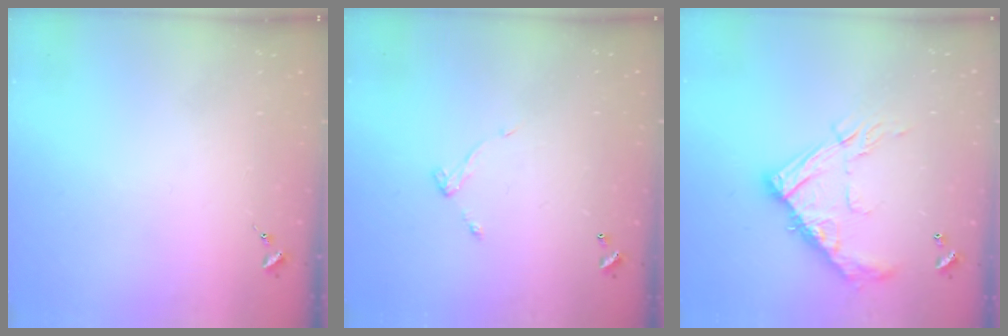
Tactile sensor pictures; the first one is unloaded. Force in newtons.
{"total": 5.4, "press": 5.4, "slide": 0.4}
{"total": 17.2, "press": 17.2, "slide": 1.2}